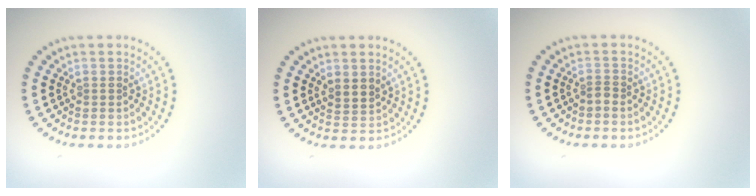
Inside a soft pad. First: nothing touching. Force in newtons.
{"total": 1.5, "press": 1.2, "slide": 1.0}
{"total": 0.9, "press": 0.5, "slide": 0.7}